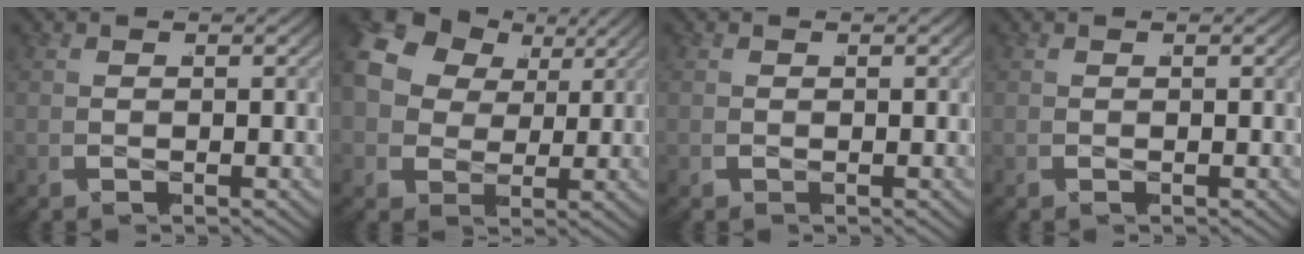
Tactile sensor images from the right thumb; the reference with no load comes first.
{"total": 11.8, "force": [3.0, 9.0, 7.0], "torque": [-0.164, 0.005, 0.039]}
{"total": 0.0}
{"total": 0.0}